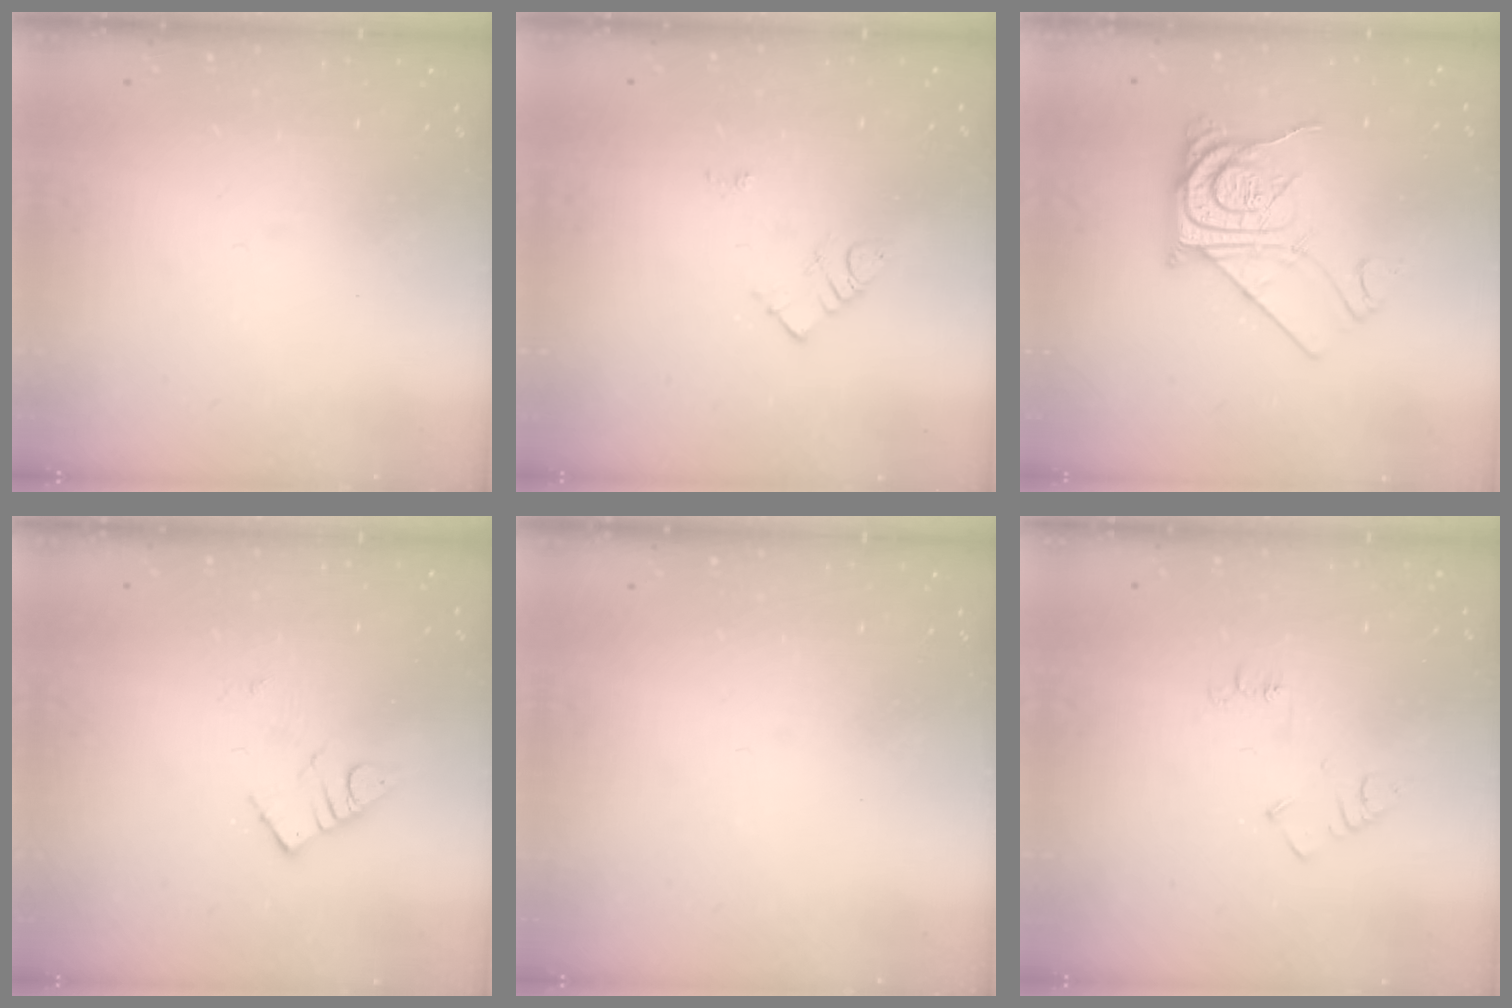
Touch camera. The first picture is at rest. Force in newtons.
{"total": 5.0, "press": 4.9, "slide": 0.7}
{"total": 12.7, "press": 12.7, "slide": 1.2}
{"total": 3.7, "press": 3.7, "slide": 0.1}
{"total": 0.0}
{"total": 6.1, "press": 6.1, "slide": 0.7}